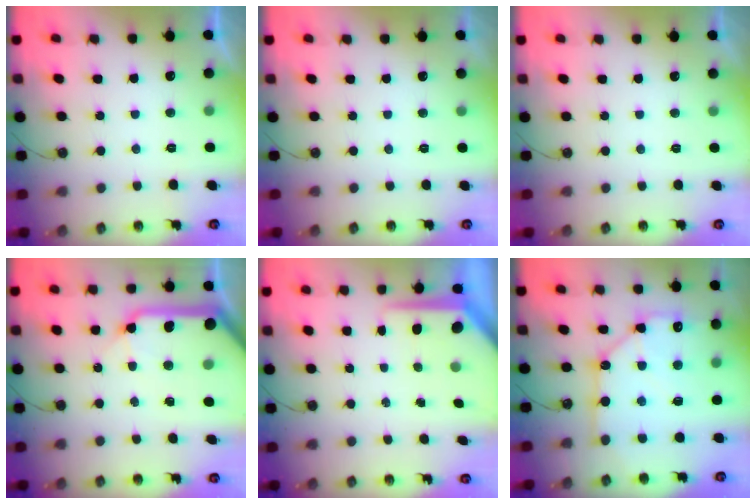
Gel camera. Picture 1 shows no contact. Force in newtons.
{"total": 0.0}
{"total": 0.0}
{"total": 19.4, "press": 19.2, "slide": 2.3}
{"total": 7.0, "press": 7.0, "slide": 0.6}
{"total": 13.5, "press": 13.5, "slide": 1.3}